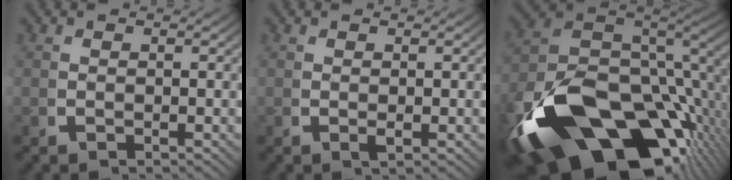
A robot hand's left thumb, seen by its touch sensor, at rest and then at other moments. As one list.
[{"total": 1.0, "force": [0.9, -0.2, 0.3], "torque": [-0.005, 0.007, 0.012]}, {"total": 23.0, "force": [-6.3, 13.0, 17.9], "torque": [-0.346, -0.057, -0.075]}]